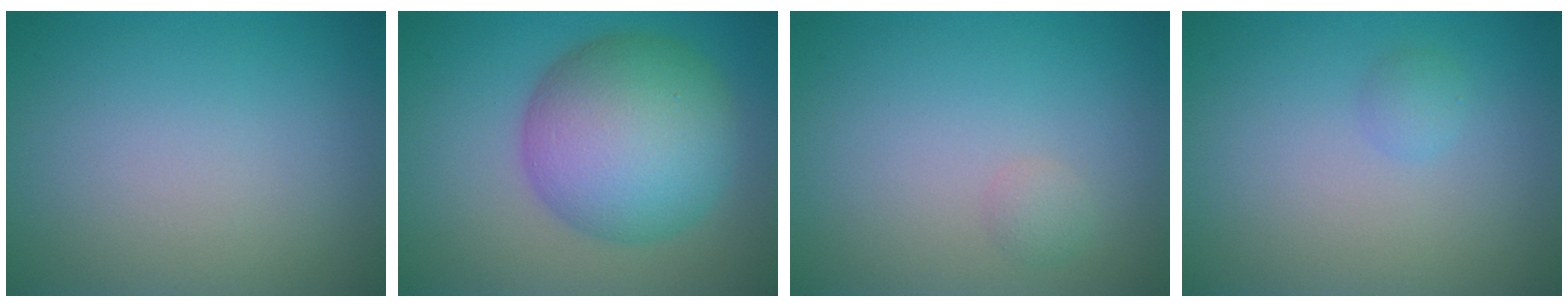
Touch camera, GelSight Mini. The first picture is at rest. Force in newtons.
{"total": 10.6, "press": 10.6, "slide": 0.2}
{"total": 0.8, "press": 0.8, "slide": 0.0}
{"total": 0.9, "press": 0.9, "slide": 0.1}